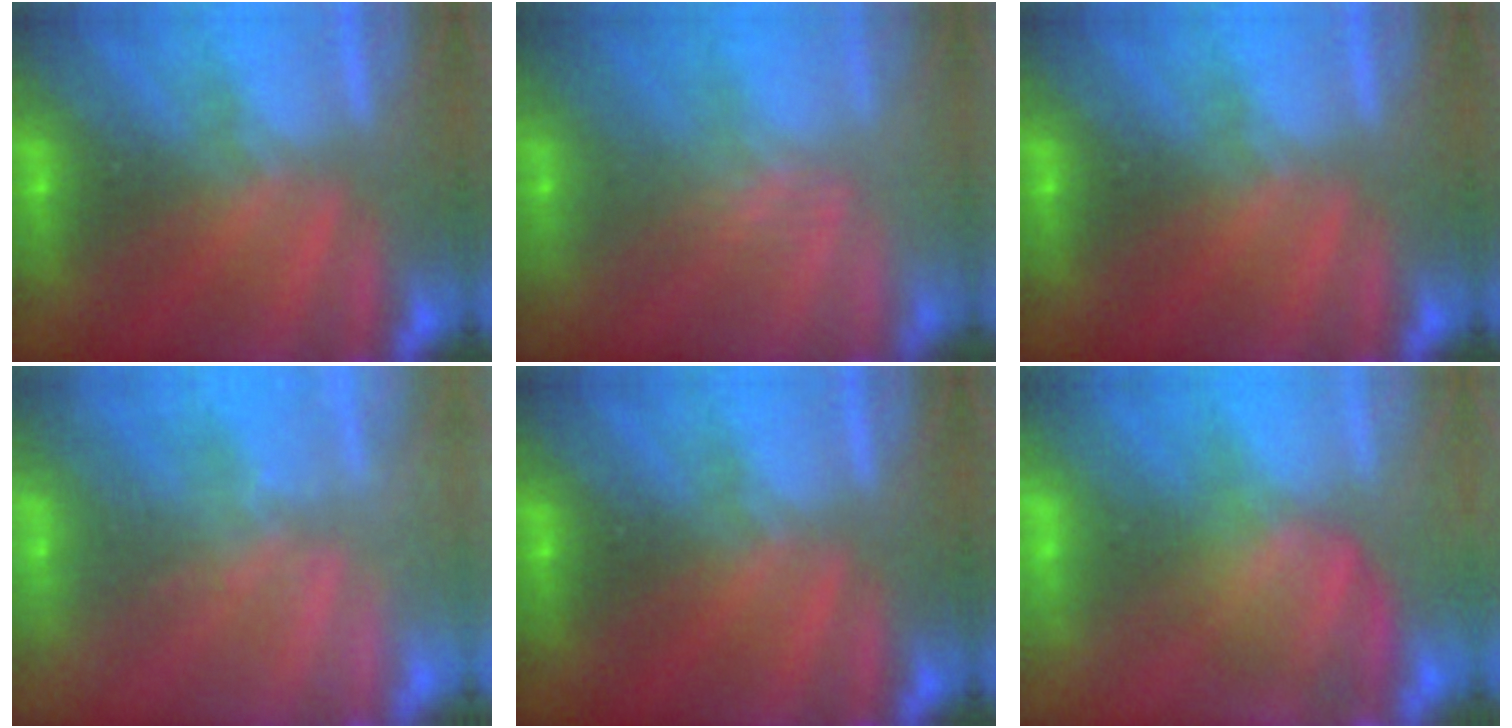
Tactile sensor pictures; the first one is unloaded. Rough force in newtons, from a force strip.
{"total": 2.4}
{"total": 0.0}
{"total": 2.3}
{"total": 0.0}
{"total": 3.5}